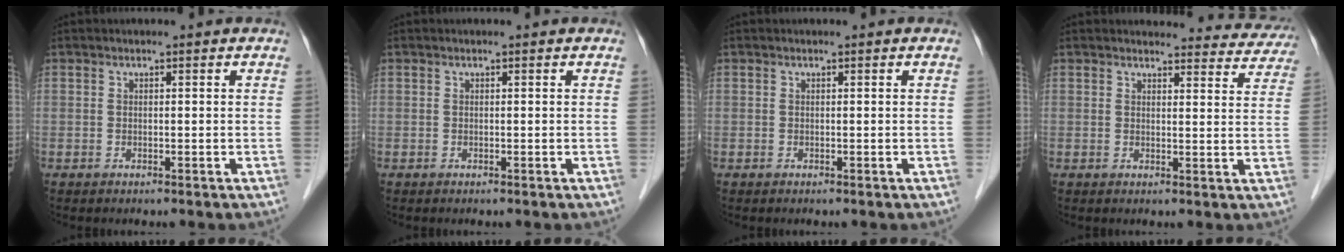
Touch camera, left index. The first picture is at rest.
{"total": 0.0}
{"total": 0.0}
{"total": 13.1, "force": [12.6, 3.1, 1.2], "torque": [0.027, -0.037, 0.111]}